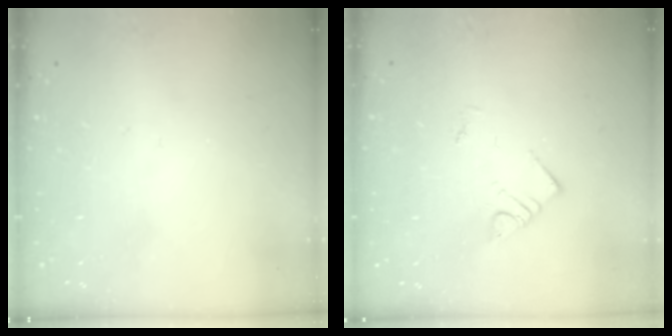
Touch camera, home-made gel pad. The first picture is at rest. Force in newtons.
{"total": 3.7, "press": 3.6, "slide": 0.6}